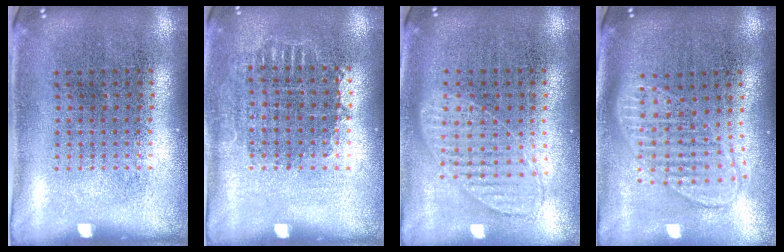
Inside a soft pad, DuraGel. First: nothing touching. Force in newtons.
{"total": 0.8, "press": 0.7, "slide": 0.3}
{"total": 1.0, "press": 0.9, "slide": 0.2}
{"total": 1.8, "press": 1.5, "slide": 1.0}